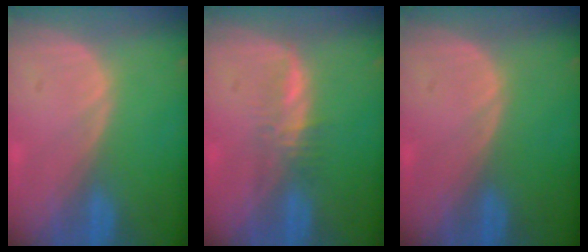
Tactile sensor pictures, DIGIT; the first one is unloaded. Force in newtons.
{"total": 2.8, "press": 2.7, "slide": 0.5}
{"total": 0.0}